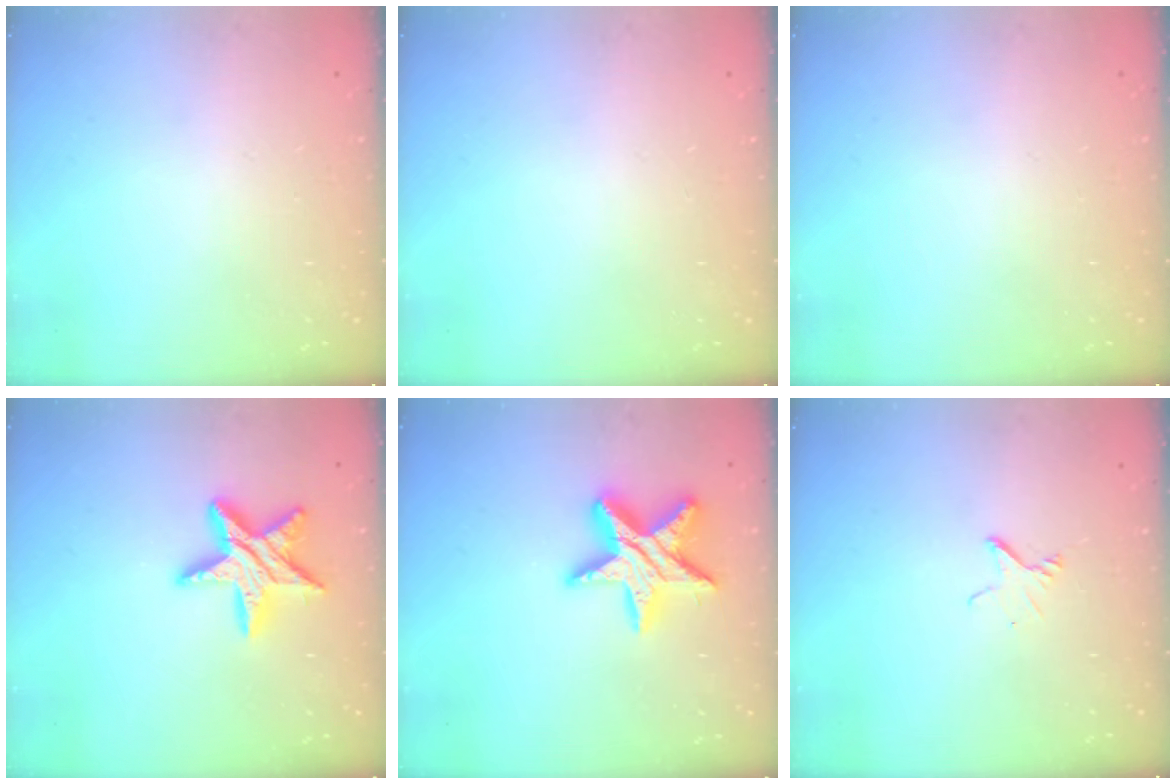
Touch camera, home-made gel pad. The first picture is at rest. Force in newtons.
{"total": 0.0}
{"total": 0.0}
{"total": 13.1, "press": 13.0, "slide": 0.8}
{"total": 15.3, "press": 15.2, "slide": 1.5}
{"total": 2.5, "press": 2.5, "slide": 0.1}